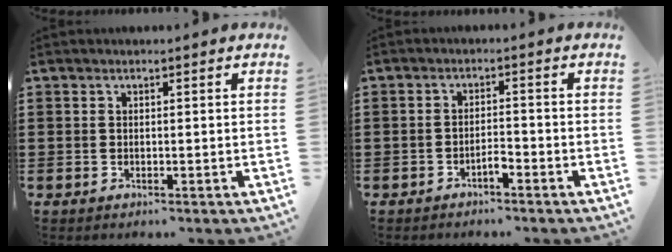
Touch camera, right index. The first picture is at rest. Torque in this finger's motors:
{"motor_torque": [0.67, 0.65, 0.06, 0.03]}